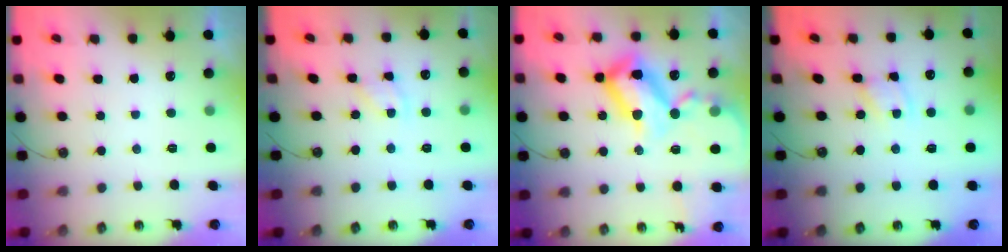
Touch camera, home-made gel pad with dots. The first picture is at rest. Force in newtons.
{"total": 3.4, "press": 3.4, "slide": 0.2}
{"total": 26.2, "press": 26.1, "slide": 2.5}
{"total": 1.9, "press": 1.9, "slide": 0.1}